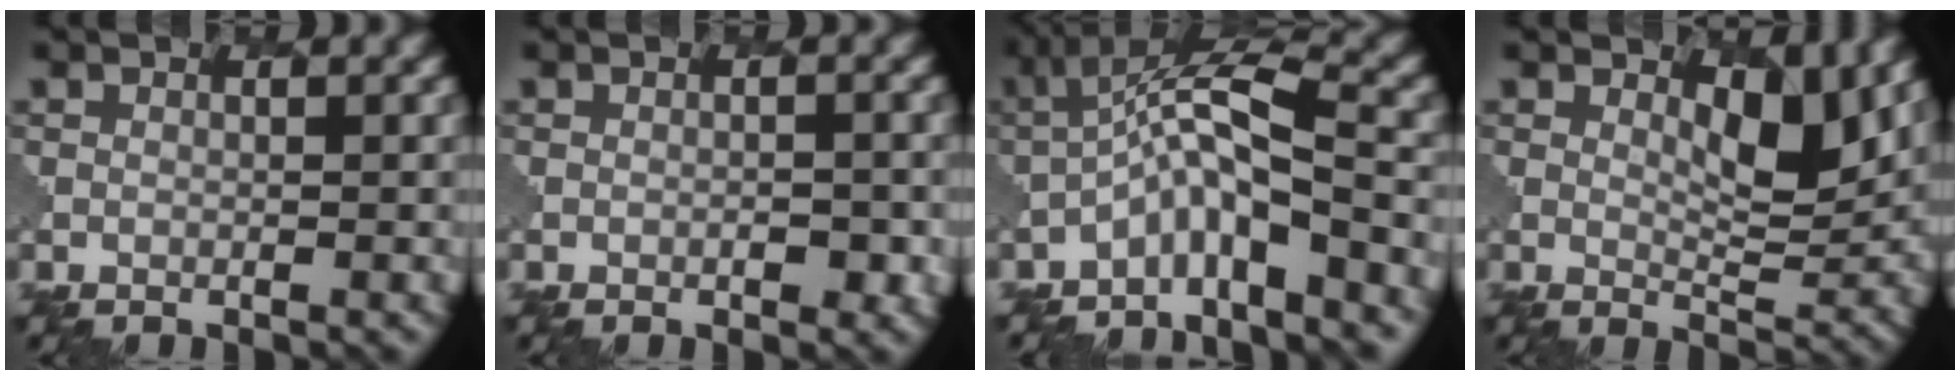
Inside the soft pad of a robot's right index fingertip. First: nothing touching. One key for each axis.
{"total": 1.2, "fx": -0.6, "fy": 0.5, "fz": 0.9, "tx": -0.014, "ty": 0.003, "tz": -0.004}
{"total": 6.0, "fx": -2.9, "fy": 1.1, "fz": 5.1, "tx": -0.094, "ty": 0.018, "tz": -0.058}
{"total": 4.6, "fx": 2.1, "fy": 1.8, "fz": 3.7, "tx": -0.058, "ty": -0.013, "tz": 0.040}